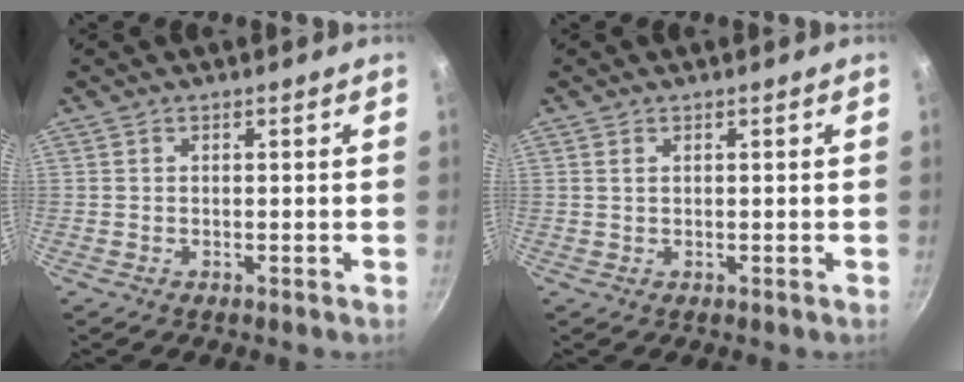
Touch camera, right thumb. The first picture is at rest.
{"total": 0.7, "force": [0.3, 0.4, 0.4], "torque": [-0.009, 0.001, 0.007]}